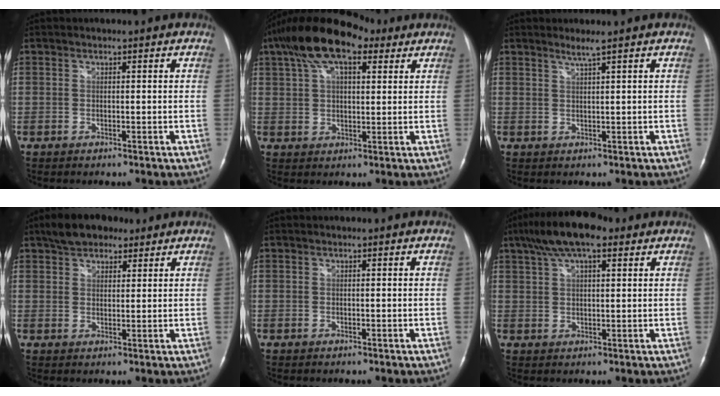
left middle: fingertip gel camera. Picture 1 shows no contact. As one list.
[{"total": 13.3, "force": [8.3, 5.1, 9.0], "torque": [-0.178, 0.048, 0.151]}, {"total": 1.6, "force": [1.2, -0.6, 1.0], "torque": [-0.027, -0.005, 0.026]}, {"total": 7.5, "force": [5.5, 3.5, 3.7], "torque": [-0.065, 0.019, 0.095]}, {"total": 0.0}, {"total": 10.4, "force": [6.7, 3.0, 7.4], "torque": [-0.140, 0.028, 0.115]}]